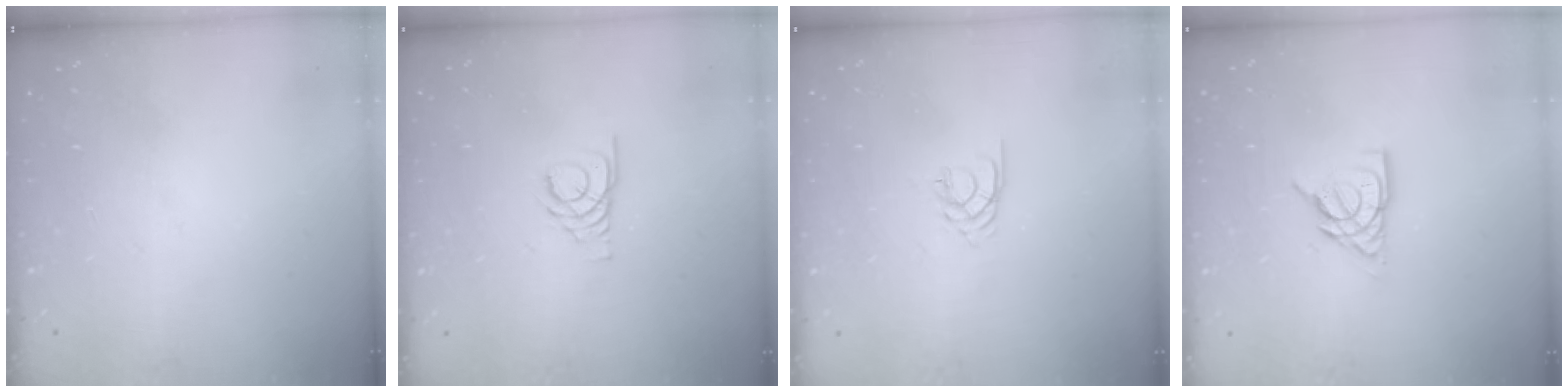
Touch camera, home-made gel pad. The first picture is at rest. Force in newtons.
{"total": 3.3, "press": 3.3, "slide": 0.3}
{"total": 1.9, "press": 1.9, "slide": 0.2}
{"total": 10.2, "press": 10.1, "slide": 1.4}